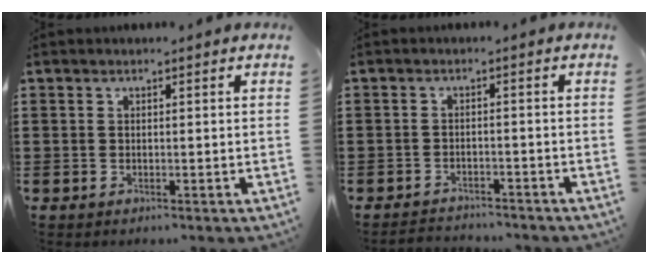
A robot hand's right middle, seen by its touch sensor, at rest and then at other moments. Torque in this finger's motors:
{"motor_torque": [-0.12, 0.09, -0.02, -0.02]}